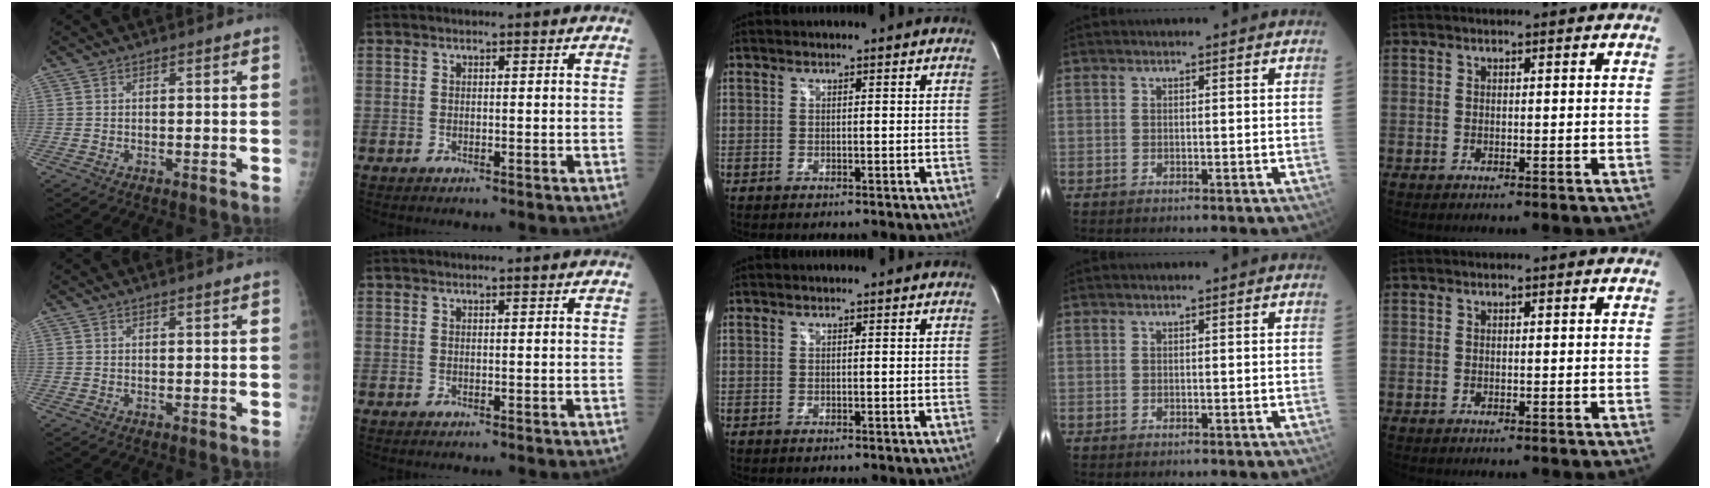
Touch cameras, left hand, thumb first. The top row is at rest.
{"thumb": {"total": 1.1, "force": [0.9, 0.0, 0.6], "torque": [-0.005, 0.001, 0.014]}, "index": {"total": 1.7, "force": [1.6, 0.0, 0.6], "torque": [-0.011, 0.007, 0.021]}}